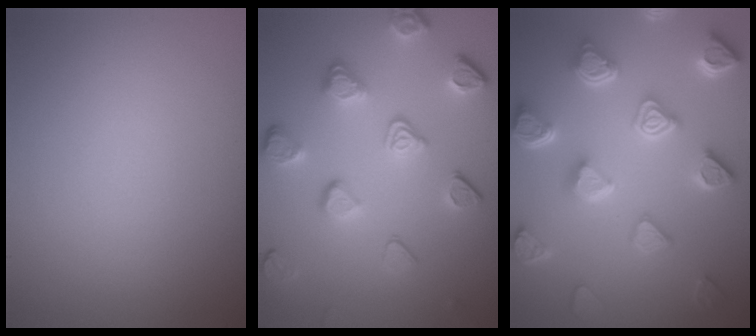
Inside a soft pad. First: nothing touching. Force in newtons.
{"total": 4.9, "press": 3.8, "slide": 3.1}
{"total": 7.0, "press": 5.7, "slide": 4.1}